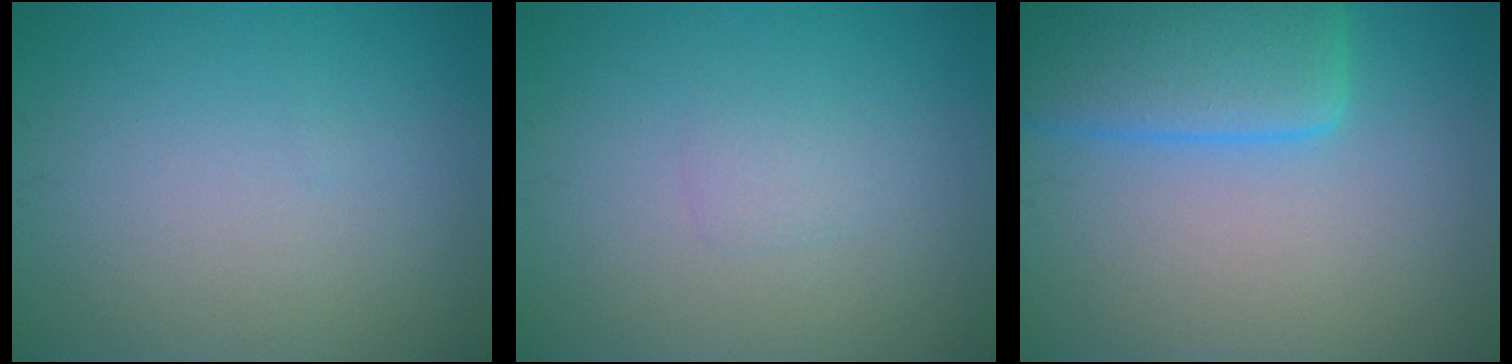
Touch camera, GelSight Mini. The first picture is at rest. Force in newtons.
{"total": 0.9, "press": 0.9, "slide": 0.1}
{"total": 7.0, "press": 7.0, "slide": 0.4}